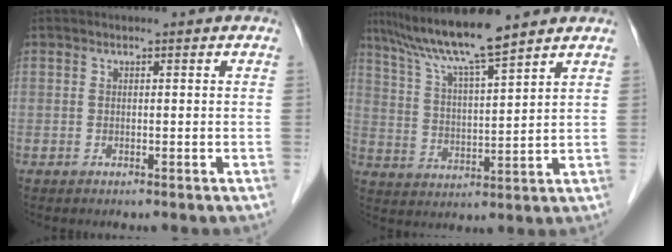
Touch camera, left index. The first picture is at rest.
{"total": 11.1, "force": [9.2, -0.8, 6.1], "torque": [-0.113, 0.013, 0.168]}